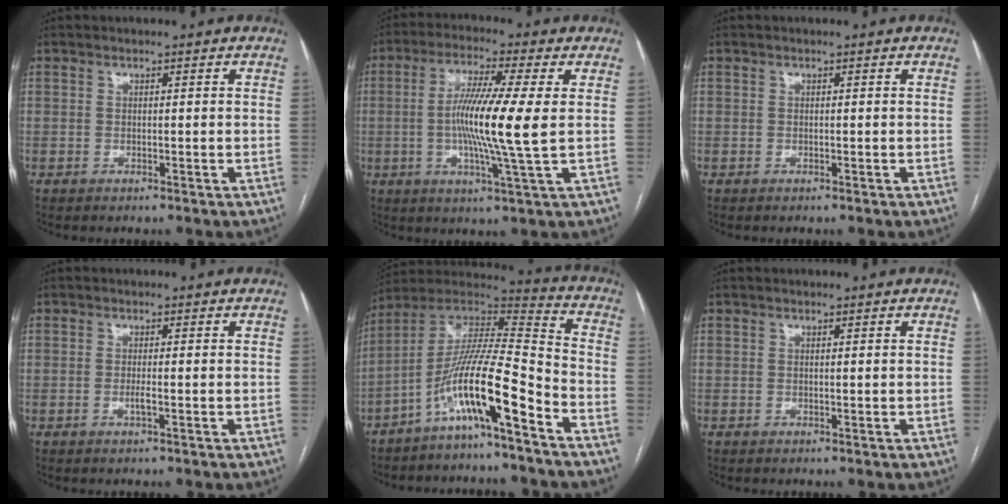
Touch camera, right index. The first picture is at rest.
{"total": 11.6, "force": [0.0, -0.9, 11.6], "torque": [-0.221, -0.011, -0.009]}
{"total": 0.0}
{"total": 1.3, "force": [-0.4, 0.0, 1.2], "torque": [-0.027, -0.003, -0.008]}
{"total": 14.4, "force": [-7.8, 0.5, 12.1], "torque": [-0.230, 0.011, -0.148]}
{"total": 0.0}